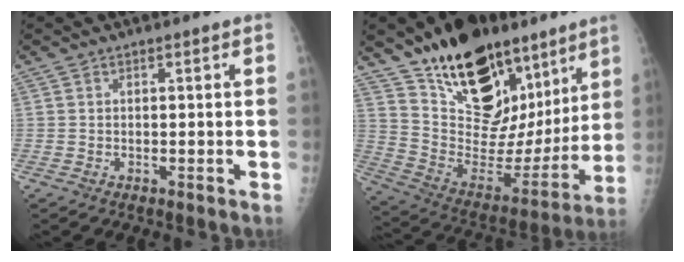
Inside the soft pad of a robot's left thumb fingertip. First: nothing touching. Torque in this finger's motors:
{"motor_torque": [2.47, 2.54, 1.20, -1.57, 0.32]}